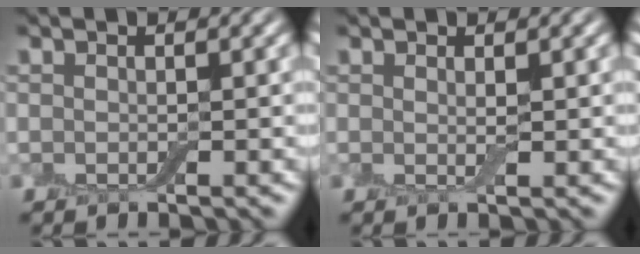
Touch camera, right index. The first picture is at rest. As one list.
[{"total": 0.9, "force": [0.3, 0.1, 0.8], "torque": [-0.016, -0.006, 0.004]}]